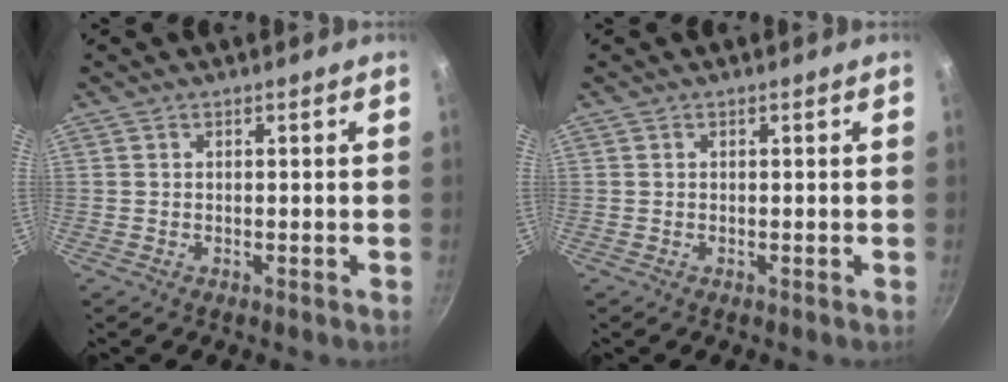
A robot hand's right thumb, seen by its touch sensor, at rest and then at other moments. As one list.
[{"total": 0.0}]